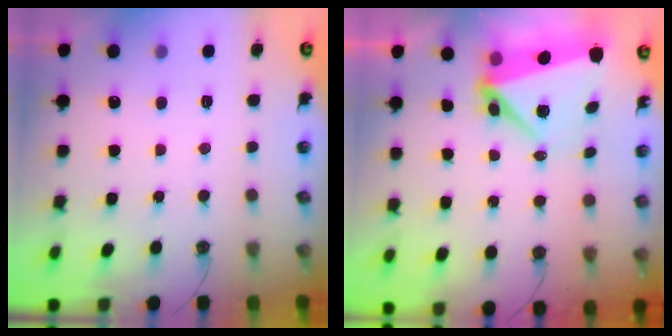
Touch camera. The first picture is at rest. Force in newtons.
{"total": 7.4, "press": 7.2, "slide": 1.7}